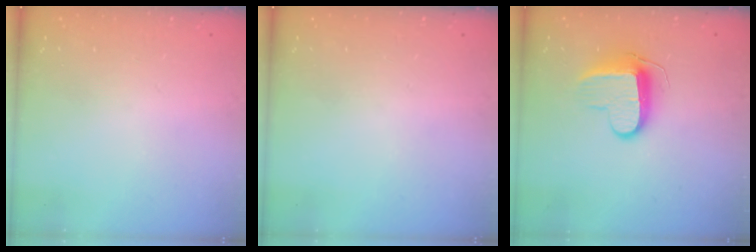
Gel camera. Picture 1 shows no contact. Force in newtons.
{"total": 0.0}
{"total": 9.6, "press": 9.6, "slide": 0.6}